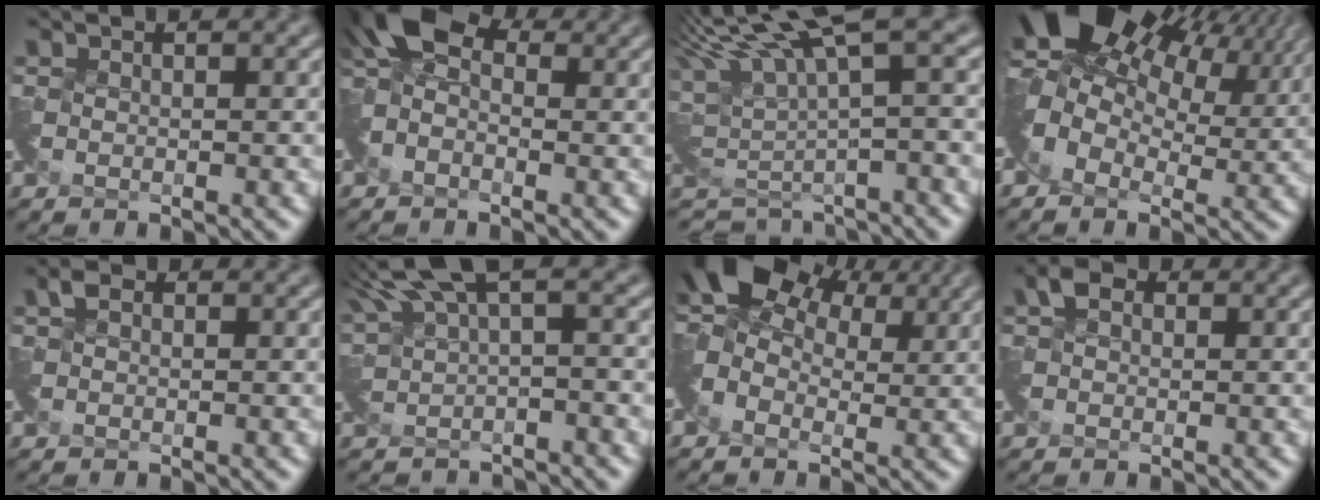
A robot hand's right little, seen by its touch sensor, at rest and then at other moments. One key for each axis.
{"total": 4.7, "fx": -0.2, "fy": 3.4, "fz": 3.2, "tx": -0.073, "ty": 0.015, "tz": -0.018}
{"total": 5.2, "fx": 3.9, "fy": 1.2, "fz": 3.2, "tx": -0.051, "ty": 0.002, "tz": 0.088}
{"total": 11.3, "fx": 5.7, "fy": 6.9, "fz": 6.9, "tx": -0.136, "ty": 0.015, "tz": 0.099}
{"total": 1.1, "fx": -0.4, "fy": 0.2, "fz": -1.0, "tx": 0.021, "ty": 0.000, "tz": -0.002}
{"total": 3.7, "fx": 2.1, "fy": 1.0, "fz": 2.8, "tx": -0.052, "ty": -0.015, "tz": 0.046}
{"total": 7.9, "fx": 3.3, "fy": 5.2, "fz": 4.9, "tx": -0.095, "ty": 0.017, "tz": 0.053}
{"total": 1.2, "fx": -0.4, "fy": 0.8, "fz": -0.8, "tx": 0.018, "ty": 0.003, "tz": -0.006}